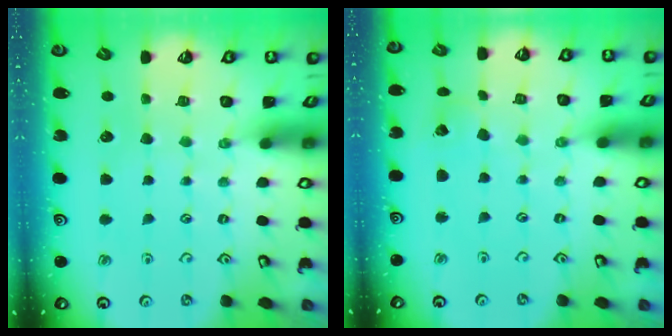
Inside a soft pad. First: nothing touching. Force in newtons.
{"total": 4.2, "press": 4.2, "slide": 0.2}